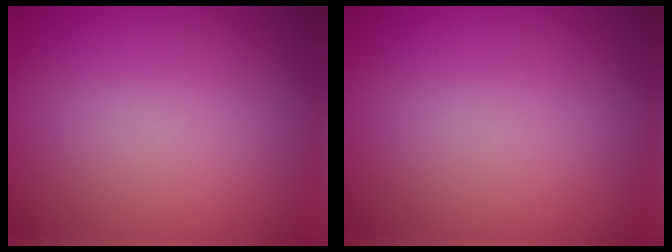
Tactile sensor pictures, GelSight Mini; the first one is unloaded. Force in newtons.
{"total": 0.0}